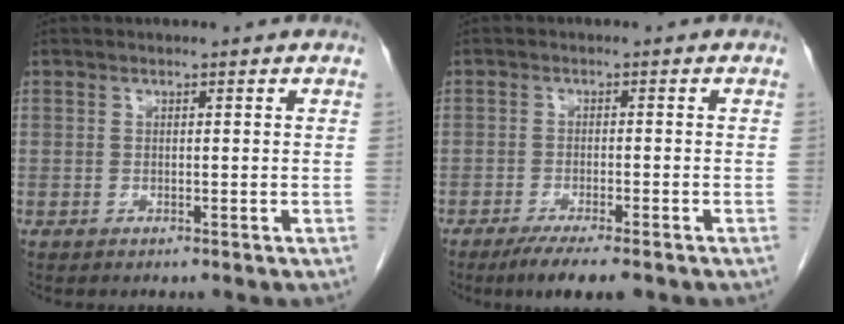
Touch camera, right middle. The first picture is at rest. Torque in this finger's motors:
{"motor_torque": [0.89, -0.48, 0.15, 0.09]}